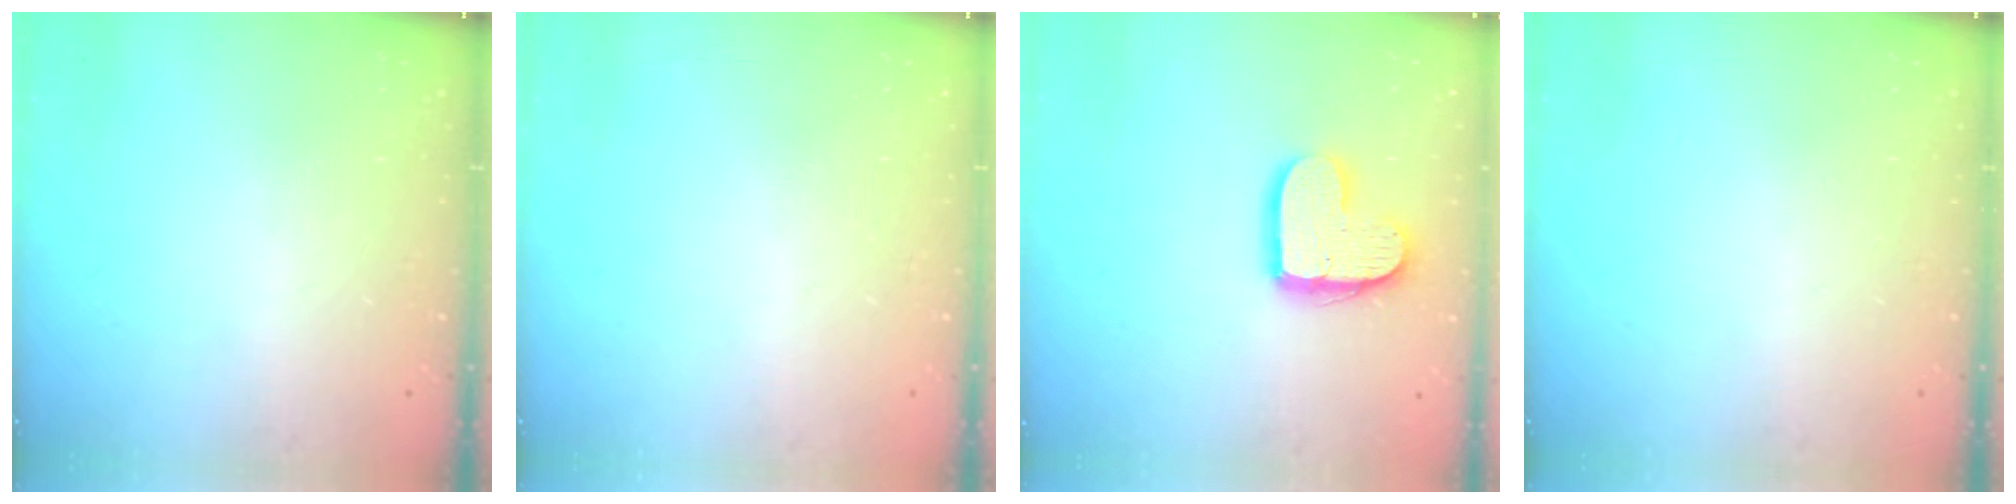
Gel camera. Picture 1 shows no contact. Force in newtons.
{"total": 0.0}
{"total": 12.6, "press": 12.6, "slide": 0.9}
{"total": 0.0}